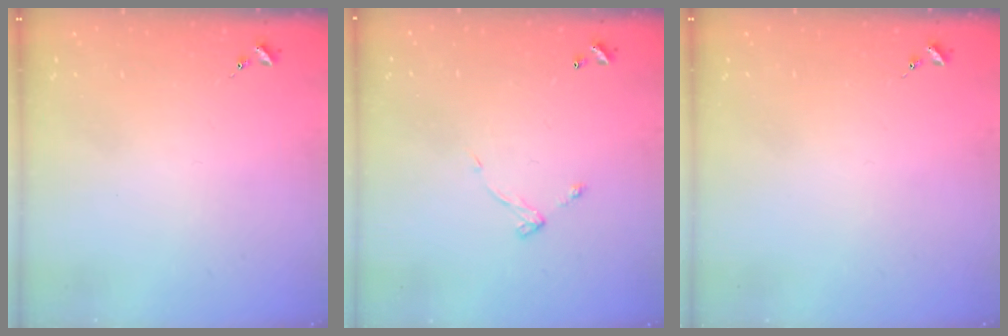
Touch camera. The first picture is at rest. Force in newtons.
{"total": 5.4, "press": 5.4, "slide": 0.4}
{"total": 0.0}